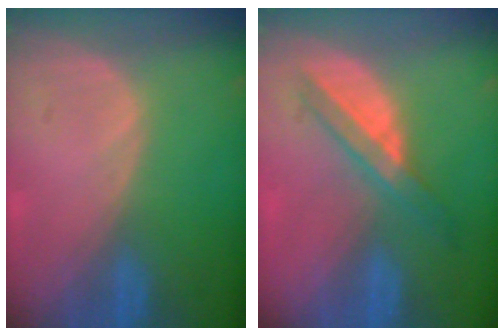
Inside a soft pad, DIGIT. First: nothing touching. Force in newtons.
{"total": 5.9, "press": 5.4, "slide": 2.6}